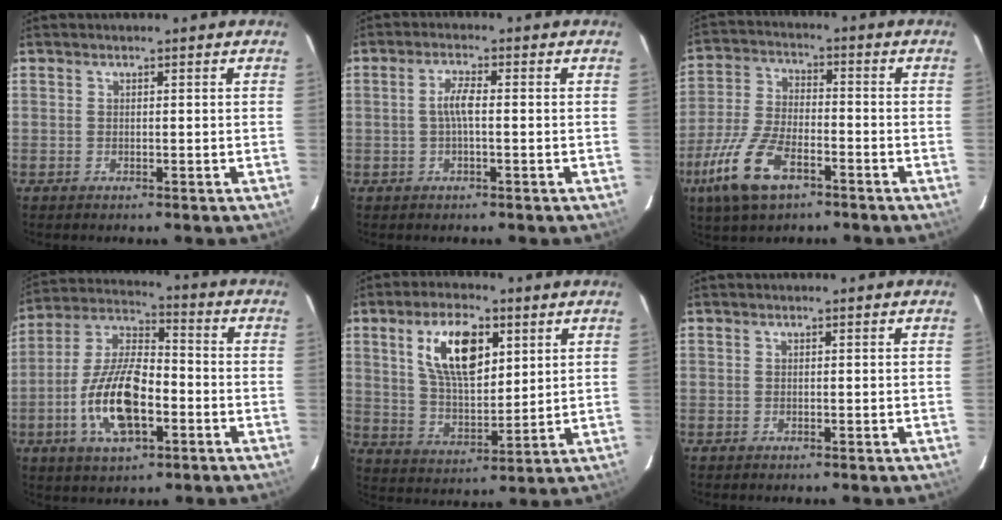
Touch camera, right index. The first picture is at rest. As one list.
[{"total": 3.1, "force": [-0.3, 0.5, 3.0], "torque": [-0.061, 0.007, -0.005]}, {"total": 13.2, "force": [-7.4, 5.6, 9.4], "torque": [-0.217, -0.013, -0.143]}, {"total": 15.2, "force": [-4.9, 6.4, 12.9], "torque": [-0.269, 0.000, -0.090]}, {"total": 13.1, "force": [5.4, 6.1, 10.2], "torque": [-0.180, 0.015, 0.104]}, {"total": 0.0}]